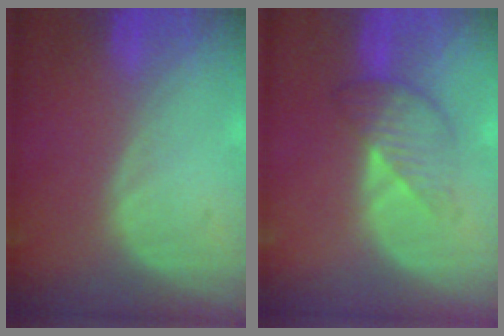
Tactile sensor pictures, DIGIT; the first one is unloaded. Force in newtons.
{"total": 4.6, "press": 4.6, "slide": 0.1}